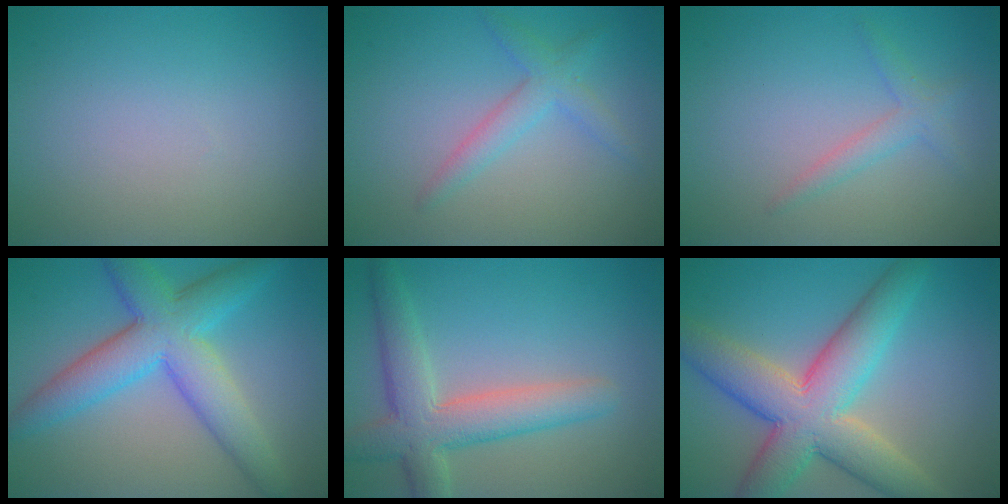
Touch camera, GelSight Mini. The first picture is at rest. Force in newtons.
{"total": 2.5, "press": 2.5, "slide": 0.1}
{"total": 1.8, "press": 1.8, "slide": 0.1}
{"total": 7.7, "press": 7.7, "slide": 0.1}
{"total": 5.8, "press": 5.8, "slide": 0.4}
{"total": 9.4, "press": 9.4, "slide": 0.6}